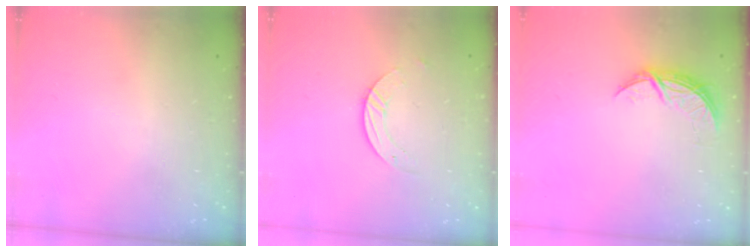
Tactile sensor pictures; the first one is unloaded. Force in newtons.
{"total": 3.1, "press": 3.1, "slide": 0.2}
{"total": 6.9, "press": 6.9, "slide": 0.5}